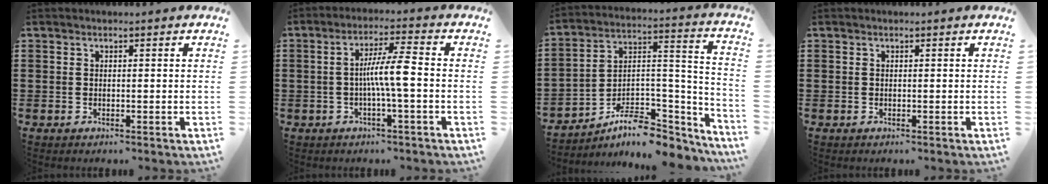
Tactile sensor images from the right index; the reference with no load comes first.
{"total": 6.5, "force": [-0.9, 0.4, 6.4], "torque": [-0.115, 0.002, -0.021]}
{"total": 8.2, "force": [-6.1, 3.5, 4.2], "torque": [-0.077, 0.006, -0.115]}
{"total": 0.0}